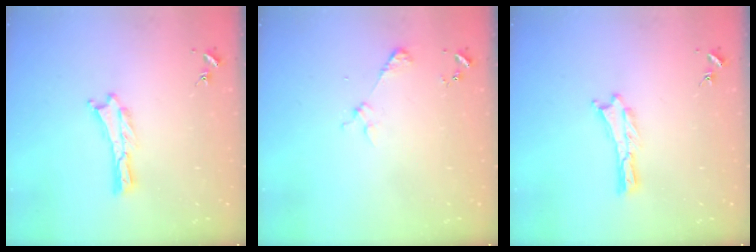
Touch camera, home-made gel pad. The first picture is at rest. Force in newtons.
{"total": 2.2, "press": 2.2, "slide": 0.2}
{"total": 0.0}